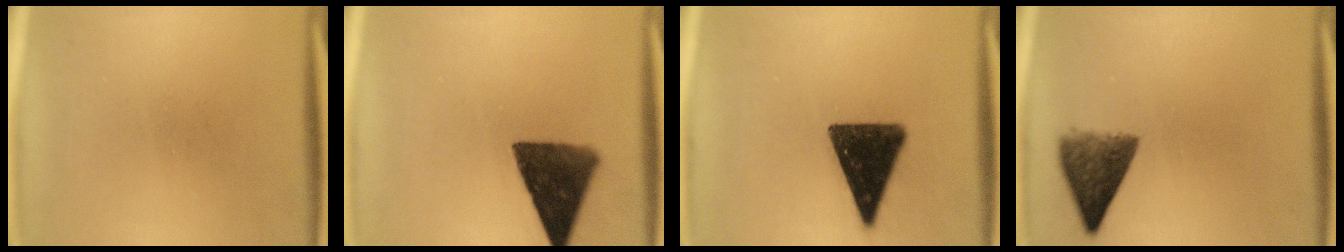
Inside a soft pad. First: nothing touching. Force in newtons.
{"total": 11.9}
{"total": 14.3}
{"total": 6.9}